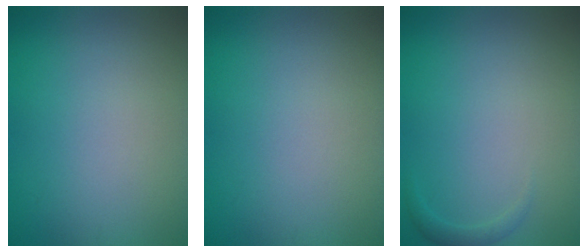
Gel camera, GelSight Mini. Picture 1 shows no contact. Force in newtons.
{"total": 0.0}
{"total": 0.8, "press": 0.8, "slide": 0.1}